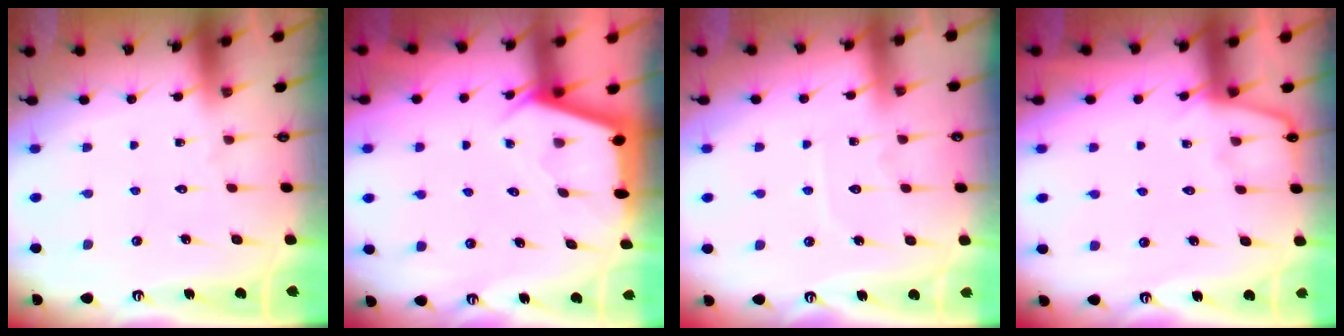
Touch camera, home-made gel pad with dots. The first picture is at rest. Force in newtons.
{"total": 2.9, "press": 2.9, "slide": 0.3}
{"total": 4.8, "press": 4.8, "slide": 0.5}
{"total": 4.3, "press": 4.2, "slide": 0.5}